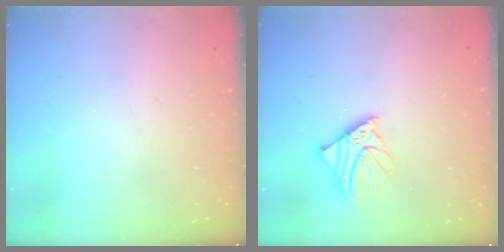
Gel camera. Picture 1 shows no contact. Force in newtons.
{"total": 7.0, "press": 6.9, "slide": 1.0}